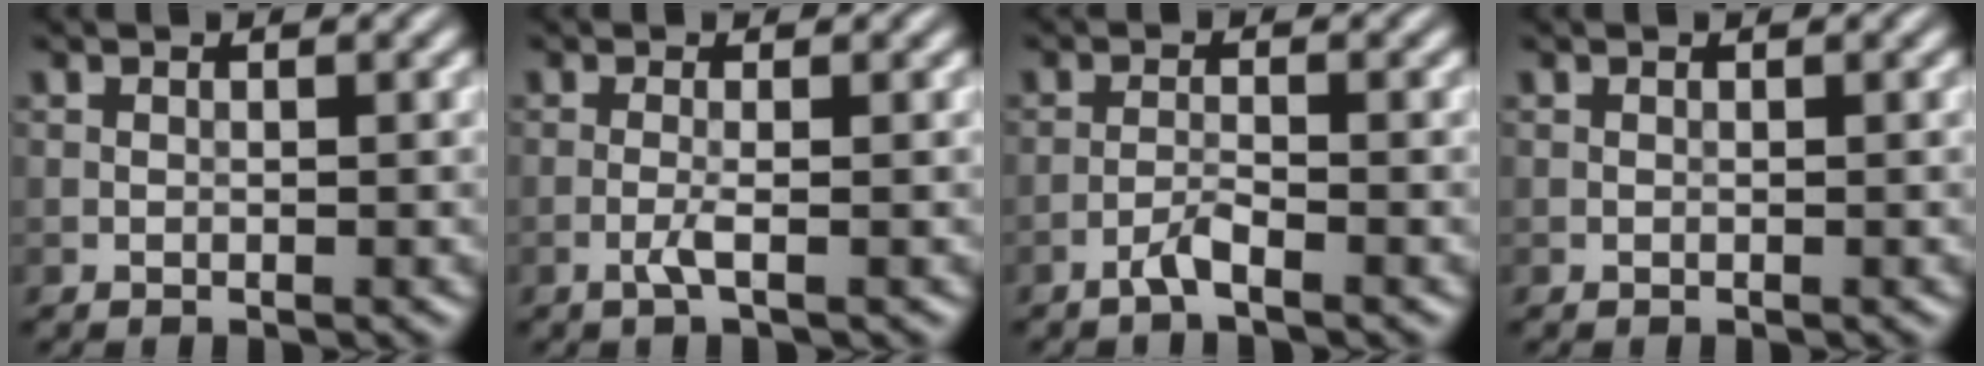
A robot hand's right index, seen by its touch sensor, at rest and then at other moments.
{"total": 1.5, "force": [-0.6, 0.1, 1.4], "torque": [-0.026, 0.002, -0.016]}
{"total": 1.6, "force": [-1.2, 0.1, 1.1], "torque": [-0.021, 0.006, -0.029]}
{"total": 0.0}